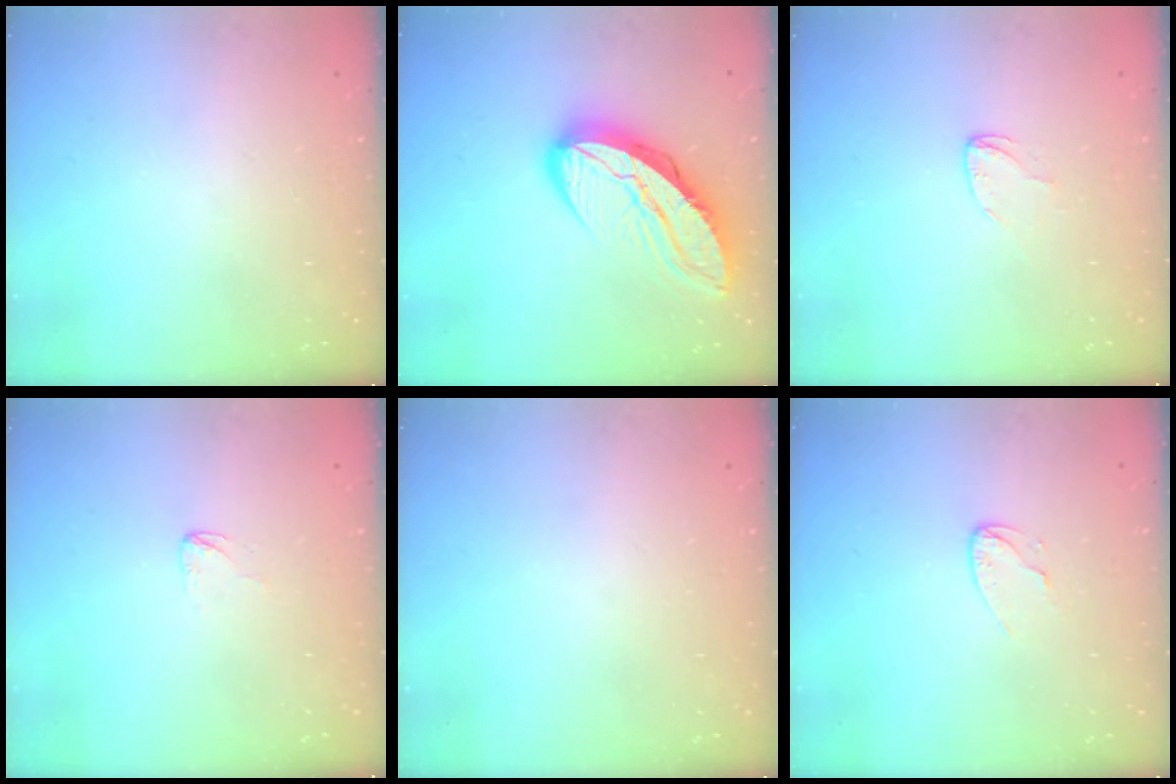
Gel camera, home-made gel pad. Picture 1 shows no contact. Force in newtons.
{"total": 15.7, "press": 15.6, "slide": 1.4}
{"total": 3.2, "press": 3.2, "slide": 0.3}
{"total": 2.4, "press": 2.4, "slide": 0.2}
{"total": 0.0}
{"total": 4.5, "press": 4.5, "slide": 0.3}